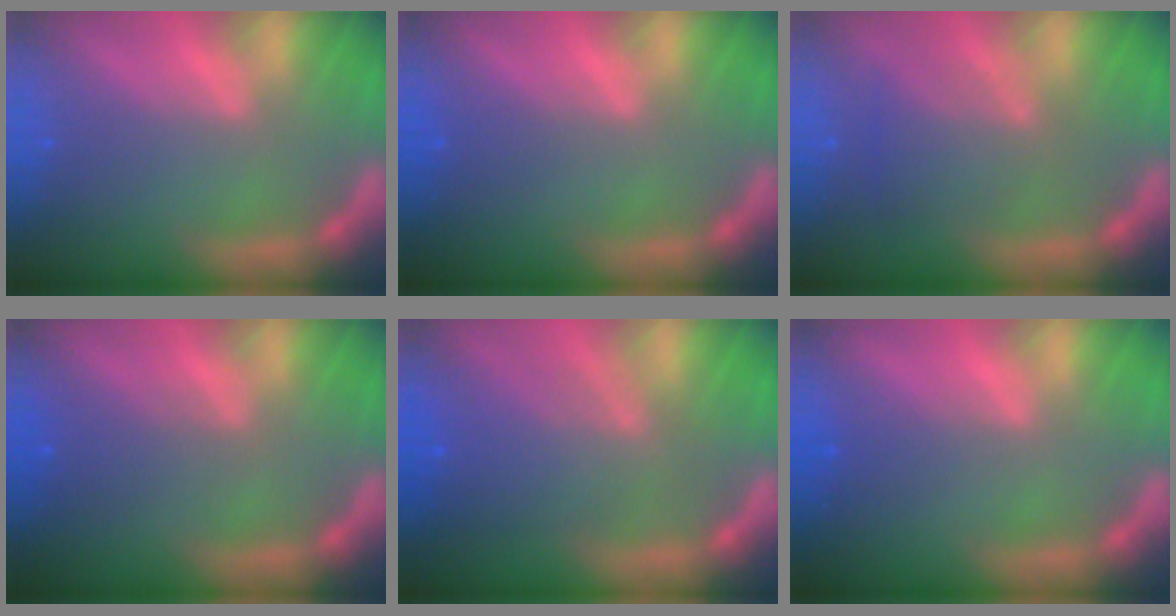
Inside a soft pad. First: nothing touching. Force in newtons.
{"total": 0.9}
{"total": 4.0}
{"total": 2.5}
{"total": 6.5}
{"total": 1.5}